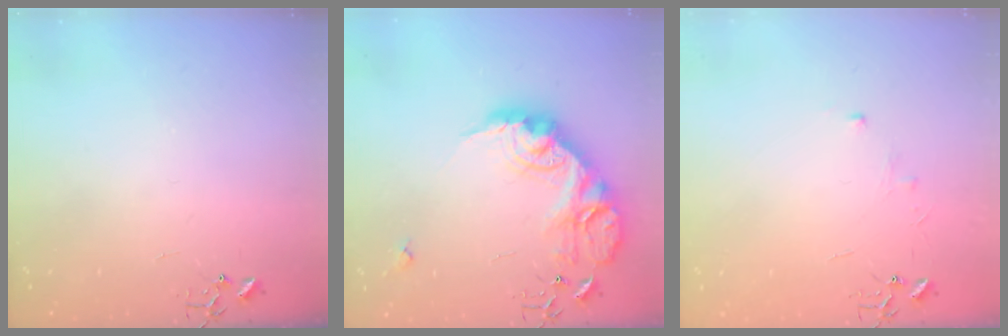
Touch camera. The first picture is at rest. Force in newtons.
{"total": 22.6, "press": 22.6, "slide": 1.4}
{"total": 3.7, "press": 3.6, "slide": 0.4}